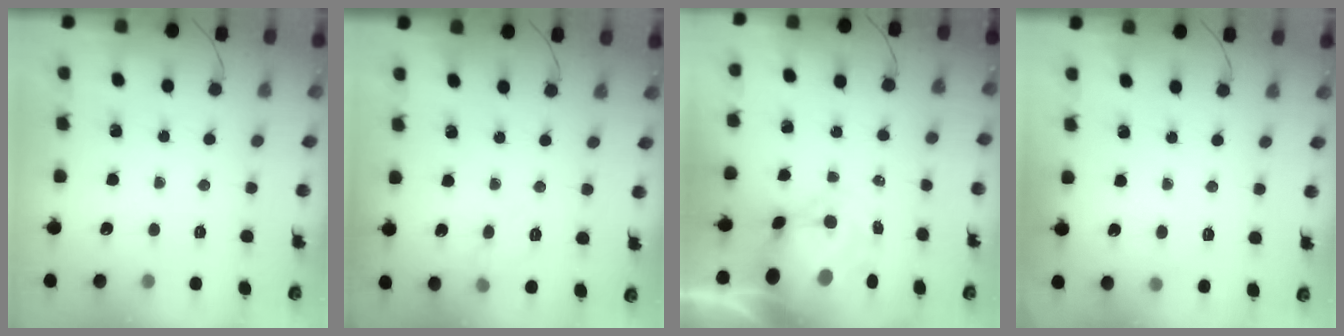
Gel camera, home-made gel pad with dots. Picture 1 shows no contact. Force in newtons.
{"total": 7.2, "press": 7.2, "slide": 1.0}
{"total": 9.4, "press": 9.0, "slide": 2.5}
{"total": 4.9, "press": 4.7, "slide": 1.3}